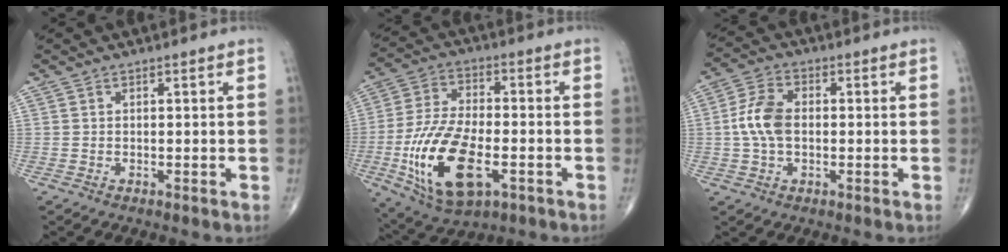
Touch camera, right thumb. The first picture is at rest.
{"total": 18.5, "force": [-5.4, 9.0, 15.2], "torque": [-0.298, 0.009, -0.088]}
{"total": 7.7, "force": [-0.1, 4.8, 6.0], "torque": [-0.125, 0.016, -0.008]}